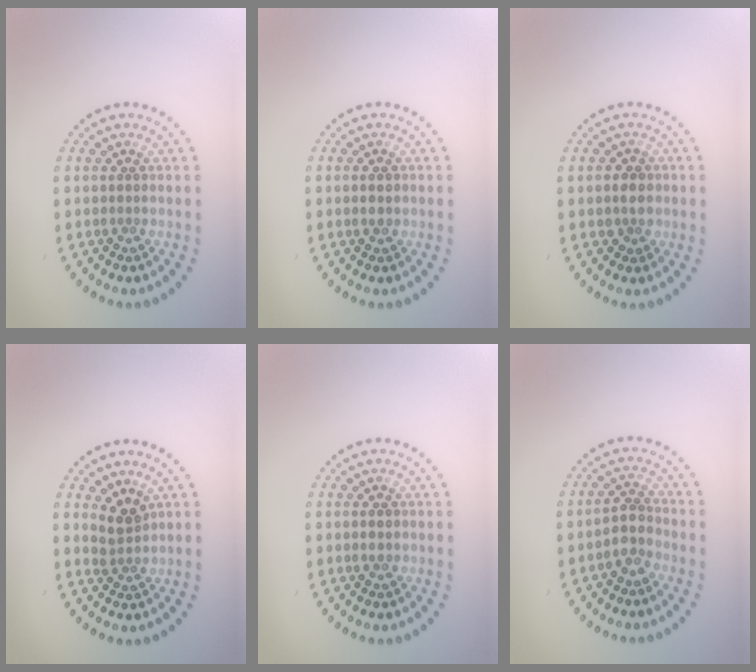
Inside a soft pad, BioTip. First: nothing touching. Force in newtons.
{"total": 1.5, "press": 1.5, "slide": 0.1}
{"total": 2.0, "press": 1.9, "slide": 0.7}
{"total": 2.2, "press": 1.7, "slide": 1.3}
{"total": 1.2, "press": 1.2, "slide": 0.1}
{"total": 2.5, "press": 2.2, "slide": 1.1}